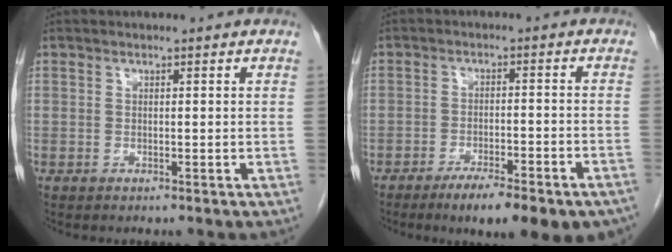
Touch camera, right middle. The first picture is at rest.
{"total": 12.7, "force": [-9.2, 2.4, 8.4], "torque": [-0.087, -0.004, -0.131]}